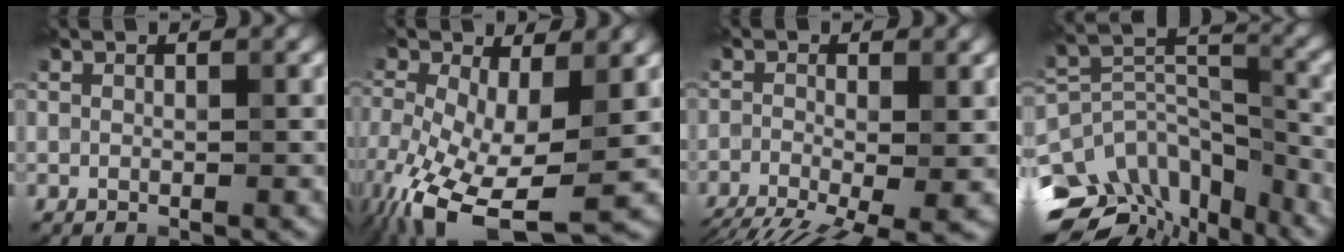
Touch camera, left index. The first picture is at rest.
{"total": 12.6, "force": [-4.9, 5.5, 10.2], "torque": [-0.217, -0.045, -0.083]}
{"total": 10.5, "force": [-6.6, 3.8, 7.2], "torque": [-0.117, -0.030, -0.086]}
{"total": 13.2, "force": [-9.2, 7.7, 5.5], "torque": [-0.114, 0.008, -0.111]}